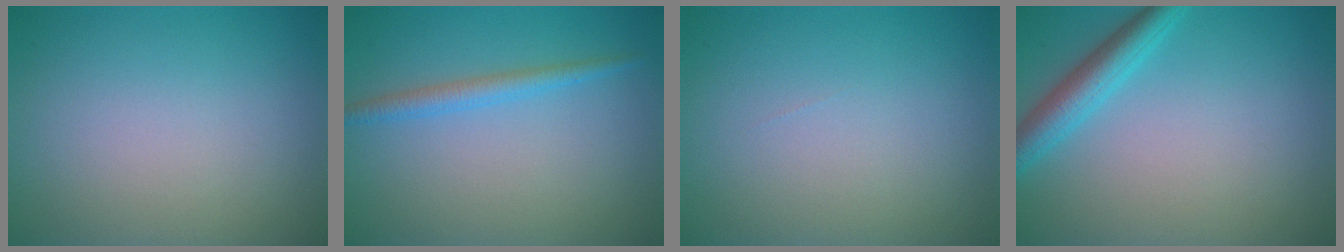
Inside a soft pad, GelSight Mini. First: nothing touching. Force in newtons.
{"total": 1.9, "press": 1.9, "slide": 0.1}
{"total": 0.0}
{"total": 3.4, "press": 3.4, "slide": 0.1}